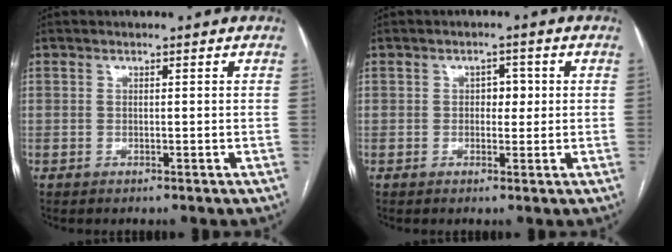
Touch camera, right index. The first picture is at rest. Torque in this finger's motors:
{"motor_torque": [0.40, -0.04, 0.03, 0.03]}